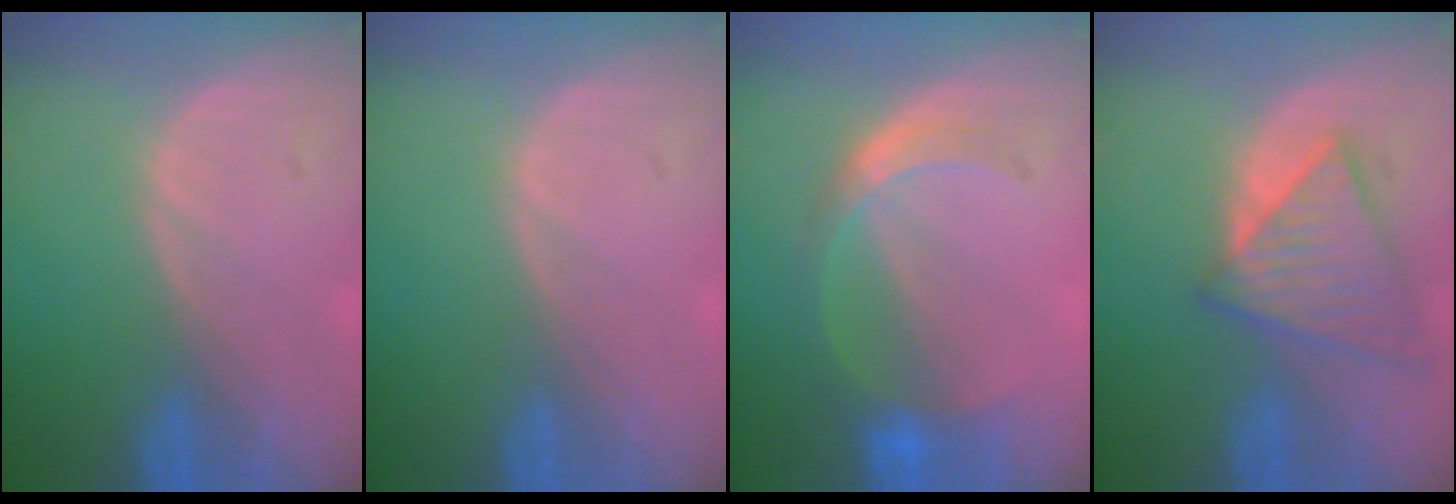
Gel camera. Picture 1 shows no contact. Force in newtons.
{"total": 0.0}
{"total": 5.7, "press": 5.3, "slide": 2.0}
{"total": 8.0, "press": 7.3, "slide": 3.4}